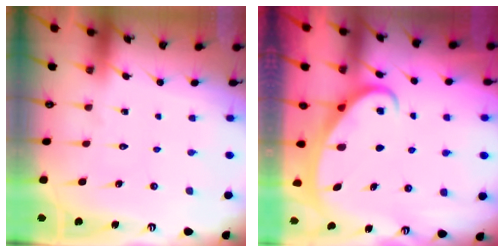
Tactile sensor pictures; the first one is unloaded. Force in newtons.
{"total": 2.4, "press": 2.4, "slide": 0.4}